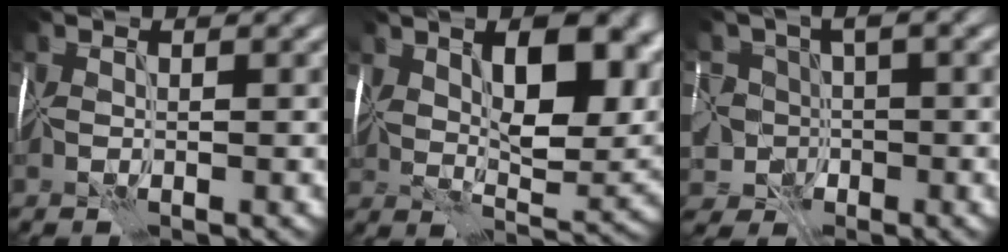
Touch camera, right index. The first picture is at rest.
{"total": 10.8, "force": [3.9, 5.6, 8.4], "torque": [-0.116, -0.003, 0.073]}
{"total": 4.3, "force": [-2.8, 3.2, 0.6], "torque": [-0.004, -0.005, -0.049]}